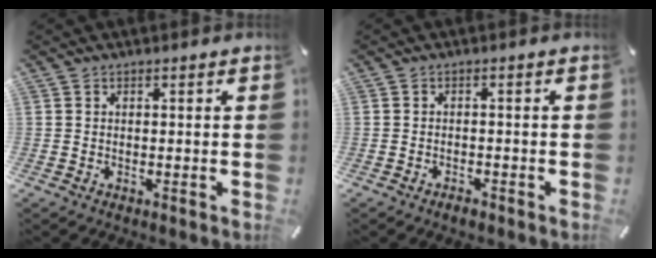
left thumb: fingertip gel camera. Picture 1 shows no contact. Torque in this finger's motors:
{"motor_torque": [0.27, 0.27, 0.00, 0.01, -0.02]}